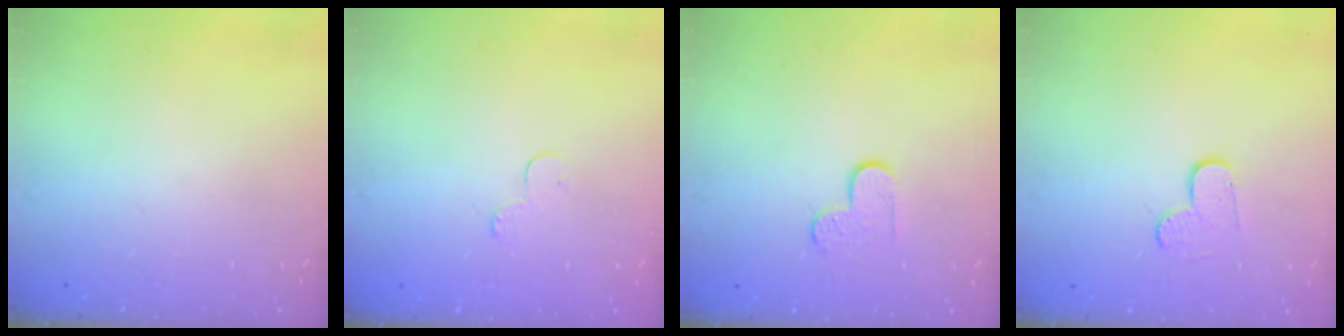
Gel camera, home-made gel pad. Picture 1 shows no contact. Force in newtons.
{"total": 3.3, "press": 3.3, "slide": 0.3}
{"total": 4.8, "press": 4.7, "slide": 0.5}
{"total": 4.1, "press": 4.1, "slide": 0.3}